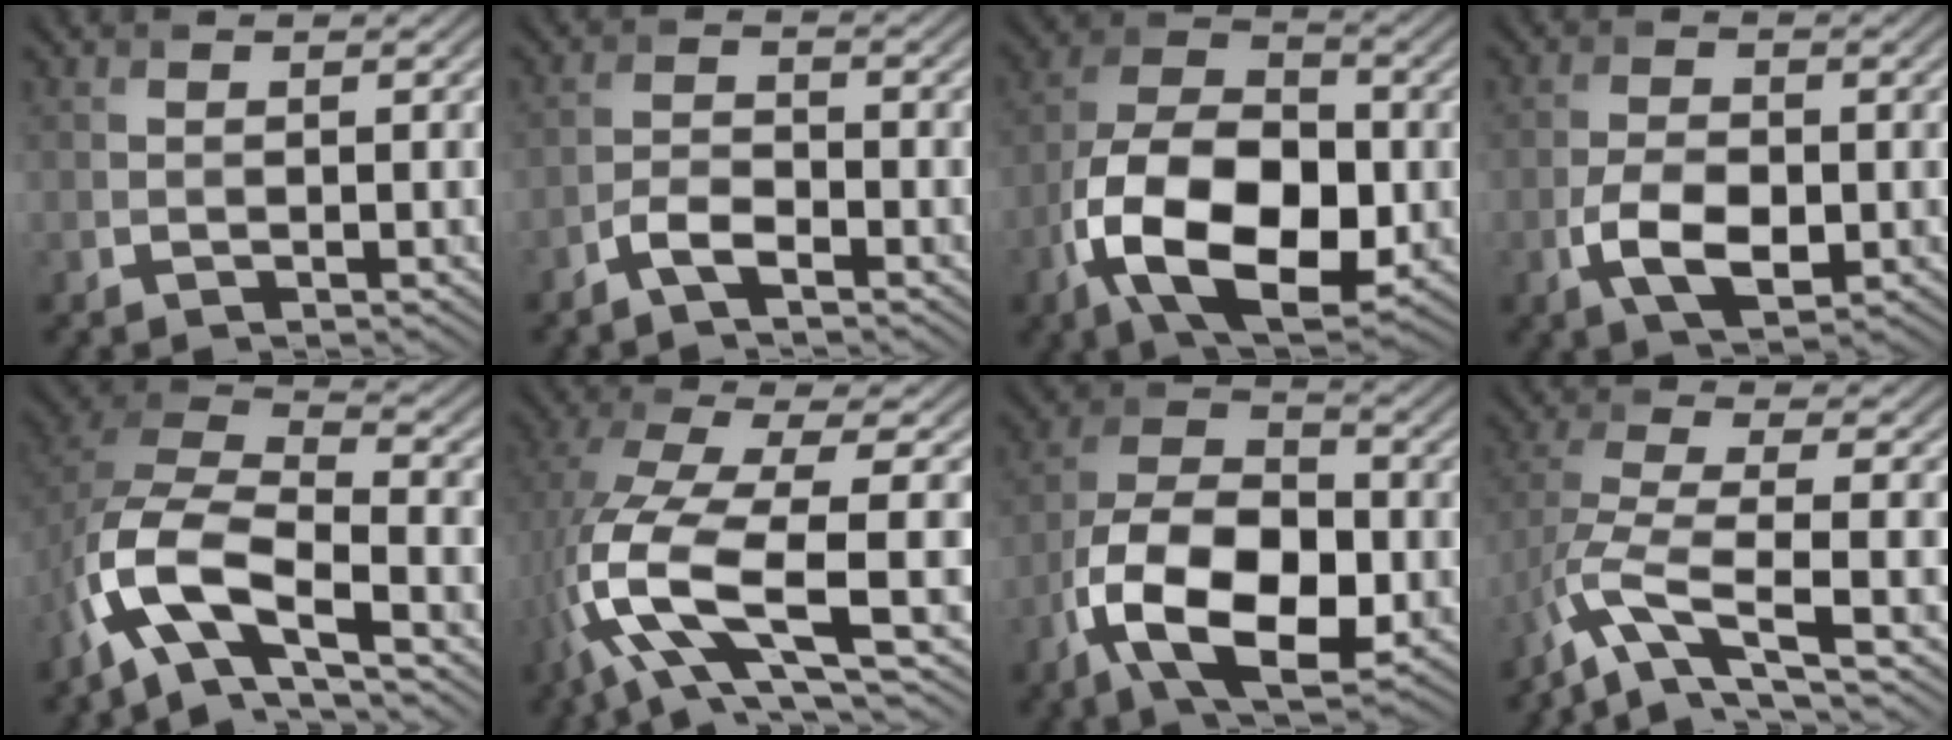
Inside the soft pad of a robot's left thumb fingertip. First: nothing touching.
{"total": 3.0, "force": [-2.2, 0.9, 1.9], "torque": [-0.045, 0.004, -0.050]}
{"total": 15.0, "force": [-4.9, 8.7, 11.1], "torque": [-0.223, -0.019, -0.101]}
{"total": 5.8, "force": [-1.8, 3.2, 4.6], "torque": [-0.094, -0.006, -0.034]}
{"total": 11.9, "force": [-5.7, 5.1, 9.1], "torque": [-0.191, -0.010, -0.120]}
{"total": 12.2, "force": [-3.0, 4.0, 11.1], "torque": [-0.251, -0.007, -0.059]}
{"total": 13.6, "force": [-5.1, 7.6, 10.1], "torque": [-0.209, -0.014, -0.102]}
{"total": 8.3, "force": [-4.4, 2.0, 6.8], "torque": [-0.150, -0.003, -0.100]}